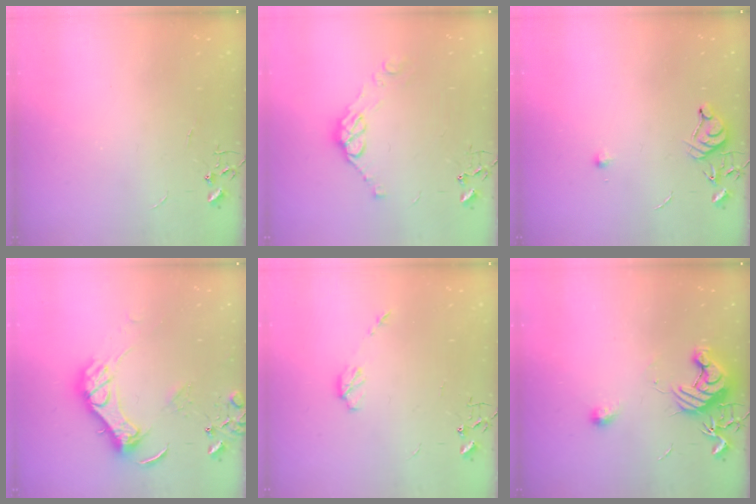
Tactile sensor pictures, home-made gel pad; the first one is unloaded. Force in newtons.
{"total": 9.1, "press": 9.1, "slide": 0.7}
{"total": 6.9, "press": 6.9, "slide": 1.0}
{"total": 14.6, "press": 14.6, "slide": 1.1}
{"total": 4.7, "press": 4.7, "slide": 0.3}
{"total": 11.7, "press": 11.7, "slide": 0.4}